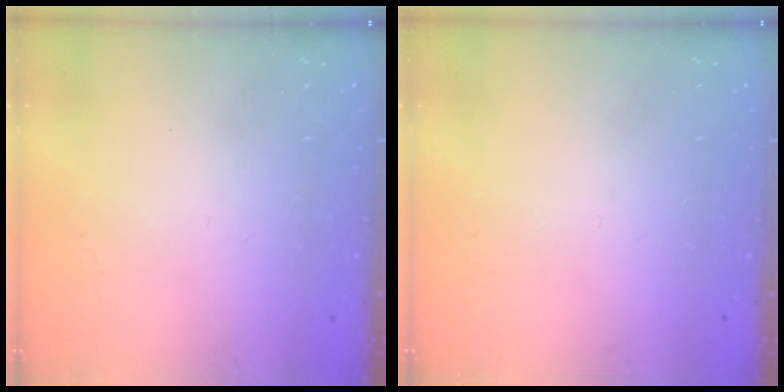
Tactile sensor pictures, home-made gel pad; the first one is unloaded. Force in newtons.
{"total": 0.0}